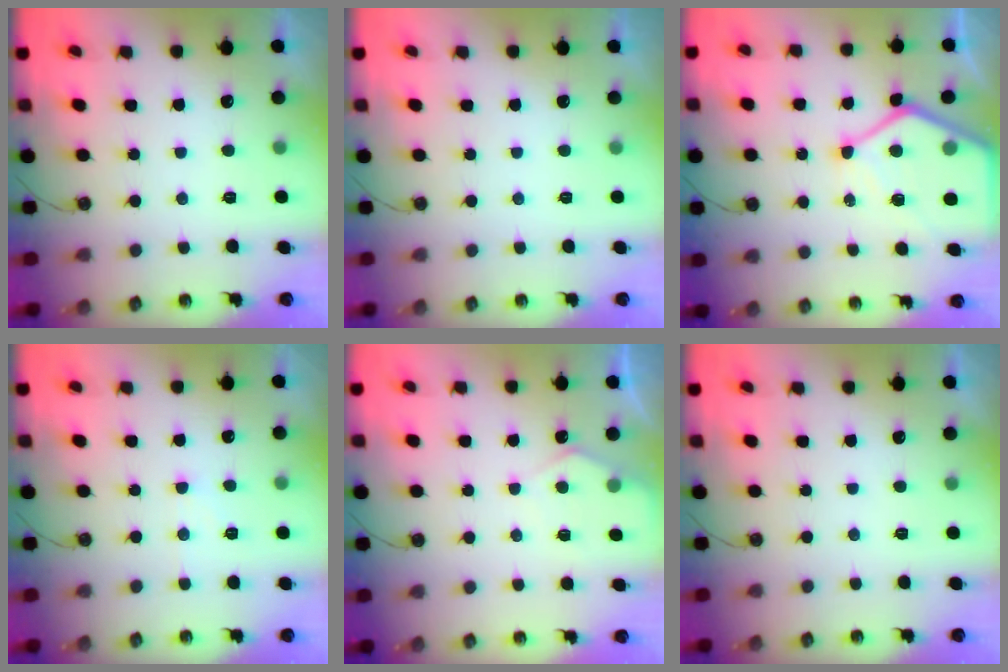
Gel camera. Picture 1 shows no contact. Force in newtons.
{"total": 0.0}
{"total": 14.9, "press": 14.8, "slide": 1.3}
{"total": 7.2, "press": 7.2, "slide": 0.7}
{"total": 5.8, "press": 5.8, "slide": 0.6}
{"total": 0.0}